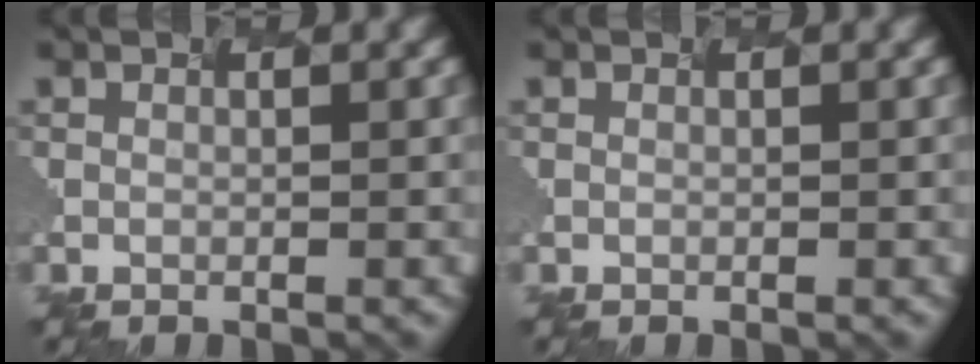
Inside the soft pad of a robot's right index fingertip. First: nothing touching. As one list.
[{"total": 0.0}]